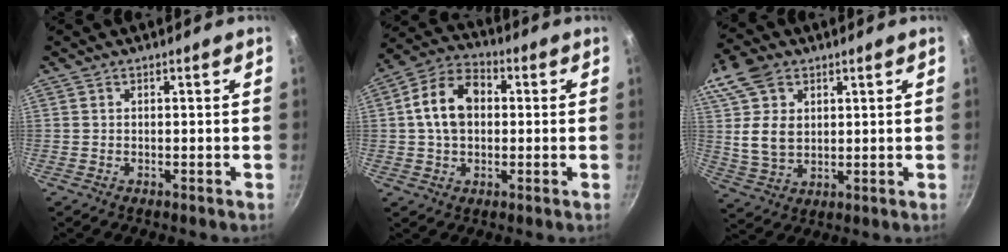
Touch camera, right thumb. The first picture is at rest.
{"total": 11.4, "force": [1.1, 8.0, 8.0], "torque": [-0.119, 0.025, 0.005]}
{"total": 12.0, "force": [3.8, 8.5, 7.5], "torque": [-0.128, -0.015, 0.074]}